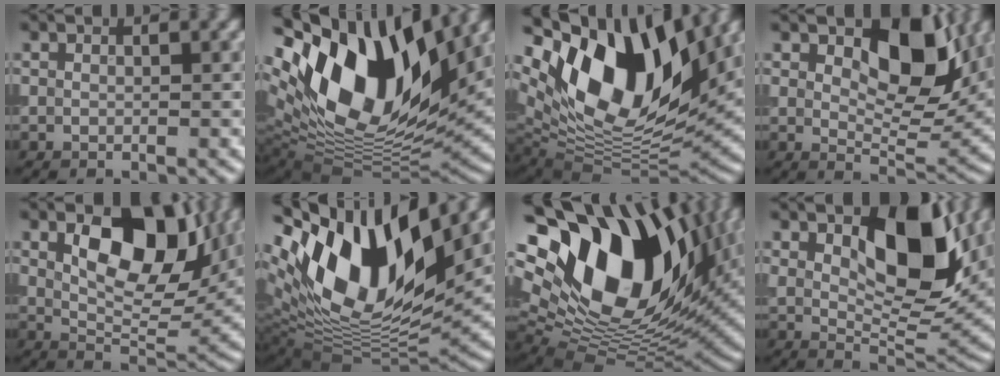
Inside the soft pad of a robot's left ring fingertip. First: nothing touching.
{"total": 17.2, "force": [6.8, 9.3, 12.8], "torque": [-0.250, 0.022, 0.117]}
{"total": 16.3, "force": [6.9, 8.5, 12.1], "torque": [-0.218, 0.019, 0.119]}
{"total": 7.7, "force": [2.9, 4.0, 5.9], "torque": [-0.087, -0.008, 0.045]}
{"total": 9.8, "force": [3.3, 5.0, 7.7], "torque": [-0.125, -0.005, 0.055]}
{"total": 15.7, "force": [6.2, 7.9, 12.1], "torque": [-0.229, 0.021, 0.108]}
{"total": 20.5, "force": [7.5, 12.2, 14.7], "torque": [-0.263, 0.021, 0.142]}
{"total": 10.1, "force": [3.5, 4.8, 8.1], "torque": [-0.127, -0.005, 0.058]}